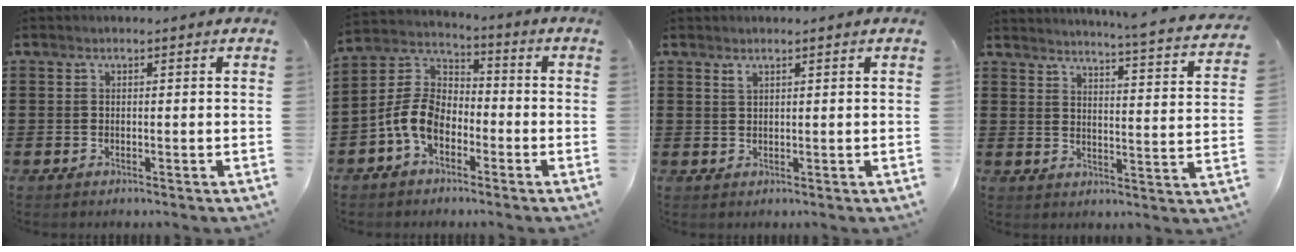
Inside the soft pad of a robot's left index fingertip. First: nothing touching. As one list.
[{"total": 7.9, "force": [-3.6, 5.1, 4.9], "torque": [-0.144, -0.003, -0.081]}, {"total": 1.0, "force": [0.7, 0.3, 0.7], "torque": [-0.017, 0.001, 0.013]}, {"total": 4.2, "force": [3.9, -0.8, 1.2], "torque": [-0.028, -0.043, 0.056]}]